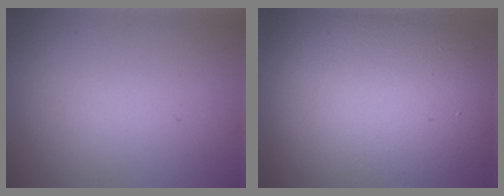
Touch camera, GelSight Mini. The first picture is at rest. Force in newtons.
{"total": 14.6, "press": 14.6, "slide": 0.4}